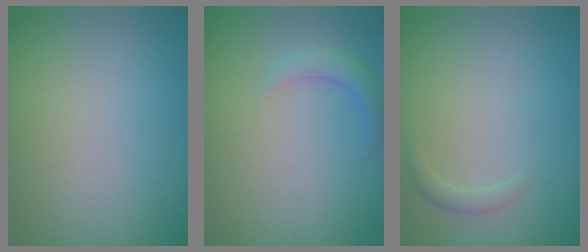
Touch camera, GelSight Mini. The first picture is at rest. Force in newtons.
{"total": 2.0, "press": 2.0, "slide": 0.2}
{"total": 0.9, "press": 0.9, "slide": 0.1}